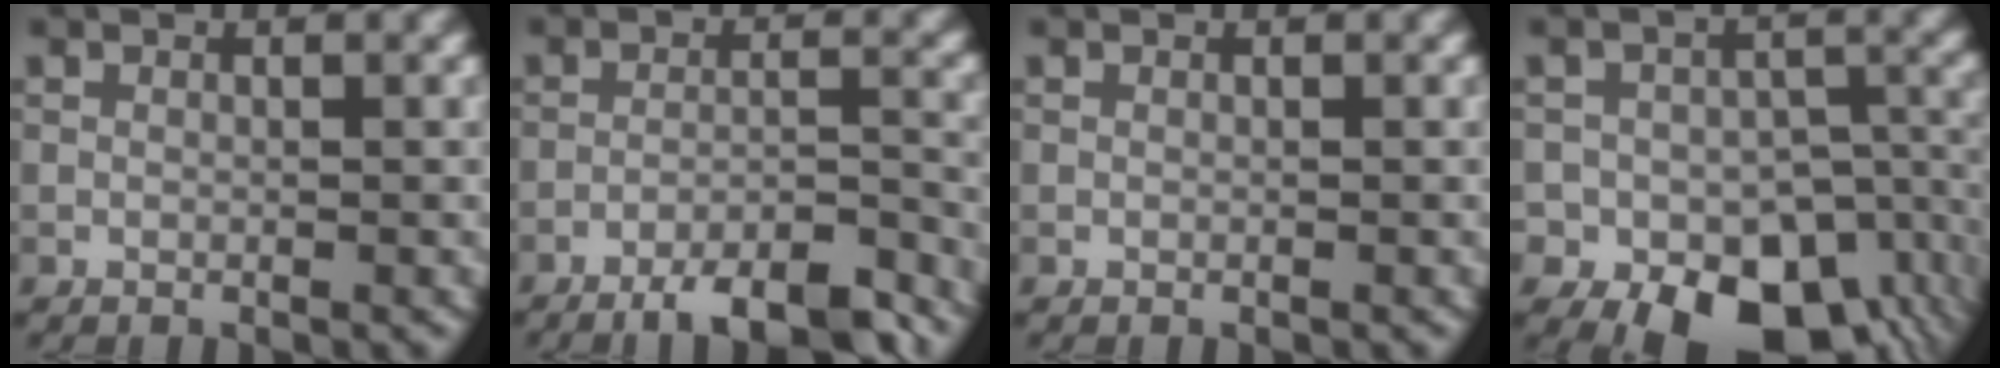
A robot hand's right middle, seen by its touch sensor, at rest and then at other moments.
{"total": 9.3, "force": [-7.9, 2.1, 4.3], "torque": [-0.062, -0.007, -0.110]}
{"total": 0.0}
{"total": 13.8, "force": [-7.2, 9.5, 6.9], "torque": [-0.081, -0.022, -0.084]}